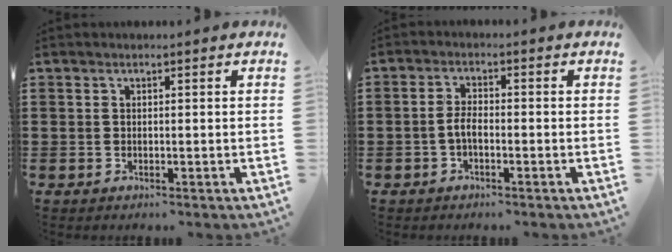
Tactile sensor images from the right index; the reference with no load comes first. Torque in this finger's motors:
{"motor_torque": [0.57, -0.48, 0.17, 0.04]}